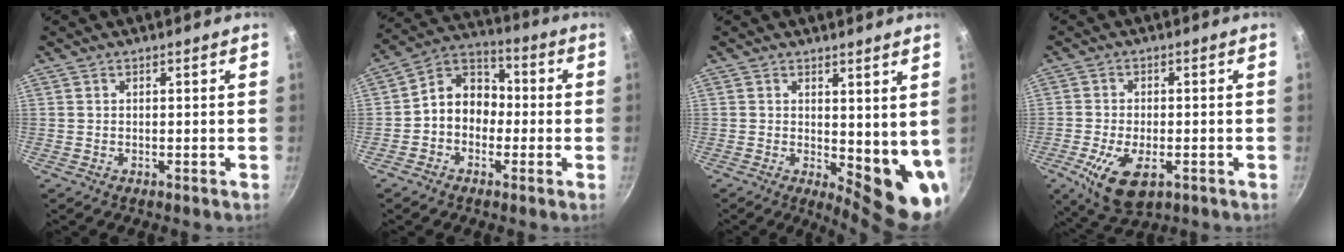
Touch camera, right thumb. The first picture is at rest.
{"total": 9.6, "force": [-1.4, 7.7, 5.5], "torque": [-0.049, 0.041, -0.045]}
{"total": 9.2, "force": [1.5, 4.1, 8.1], "torque": [-0.087, -0.027, 0.028]}
{"total": 8.9, "force": [-3.2, 4.6, 7.0], "torque": [-0.129, -0.007, -0.050]}